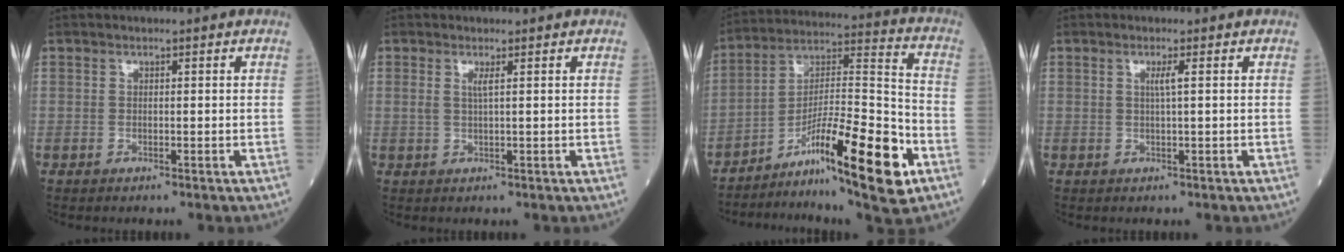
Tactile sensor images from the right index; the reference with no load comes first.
{"total": 1.3, "force": [0.4, -0.2, 1.2], "torque": [-0.028, 0.001, 0.009]}
{"total": 18.7, "force": [-9.2, 2.0, 16.1], "torque": [-0.281, -0.004, -0.149]}
{"total": 1.5, "force": [0.3, -0.4, 1.4], "torque": [-0.027, -0.002, 0.006]}